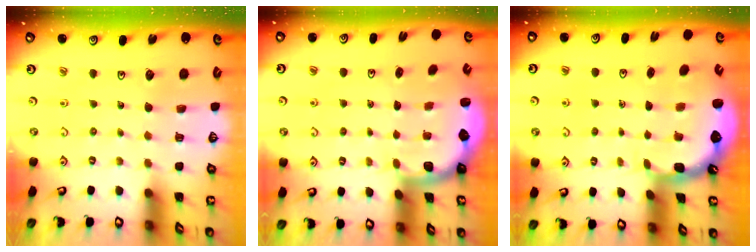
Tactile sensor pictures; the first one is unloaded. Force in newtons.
{"total": 2.2, "press": 2.0, "slide": 1.1}
{"total": 2.5, "press": 1.6, "slide": 1.9}